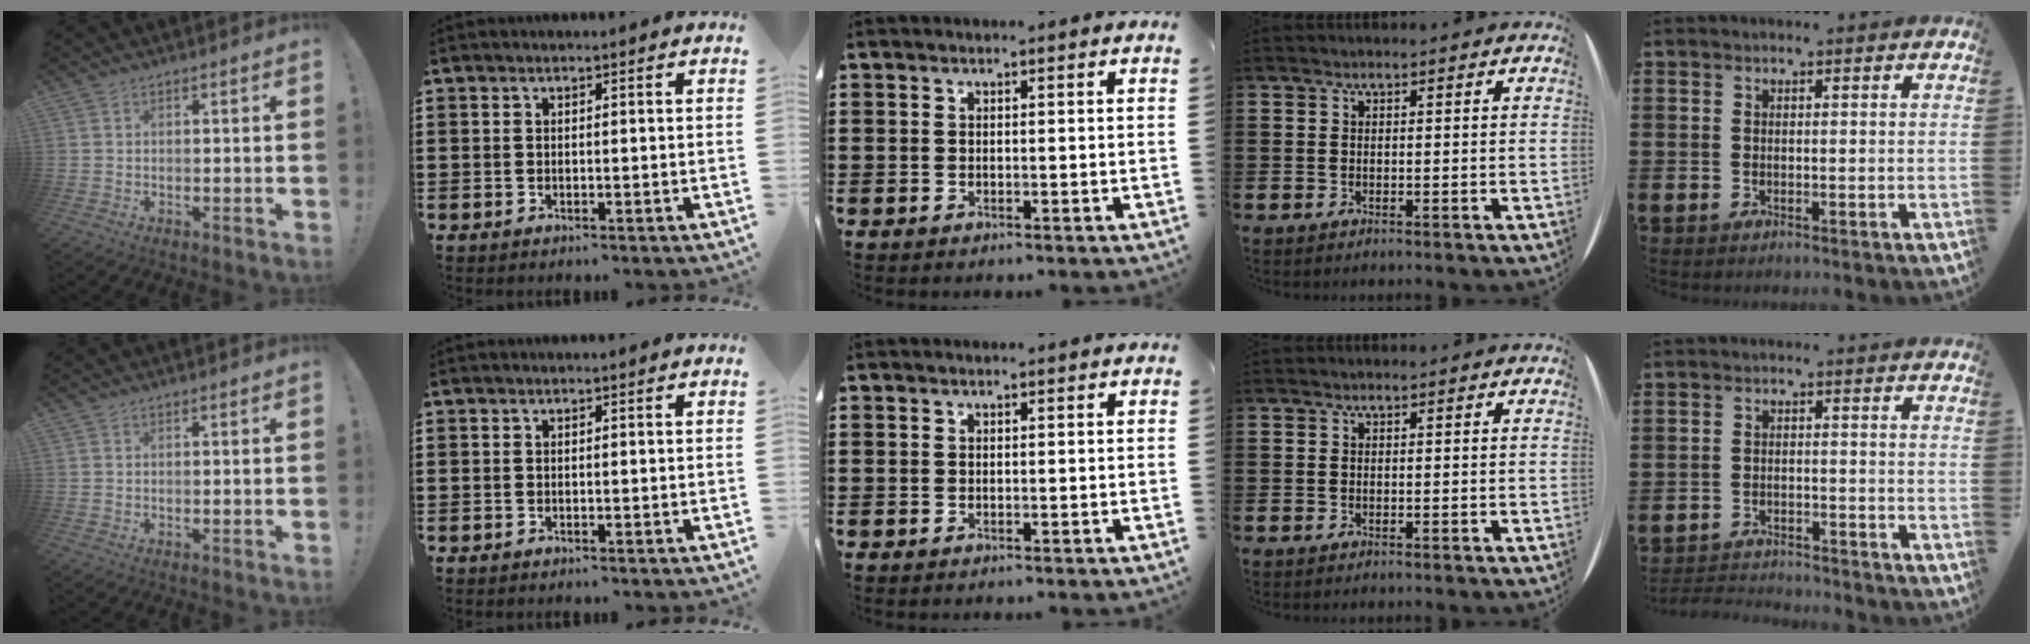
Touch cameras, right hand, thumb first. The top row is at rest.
{"little": {"total": 2.4, "force": [-2.4, 0.2, -0.2], "torque": [-0.003, 0.001, -0.054]}}